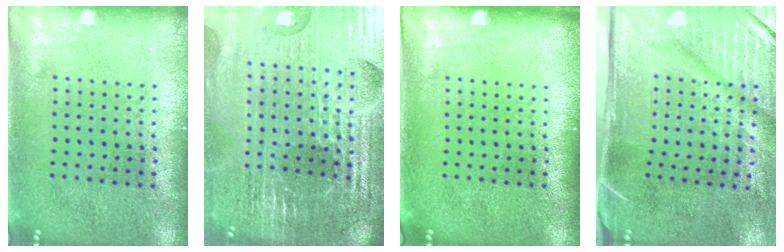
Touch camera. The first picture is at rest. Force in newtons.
{"total": 5.9, "press": 5.3, "slide": 2.6}
{"total": 0.0}
{"total": 4.7, "press": 3.9, "slide": 2.6}